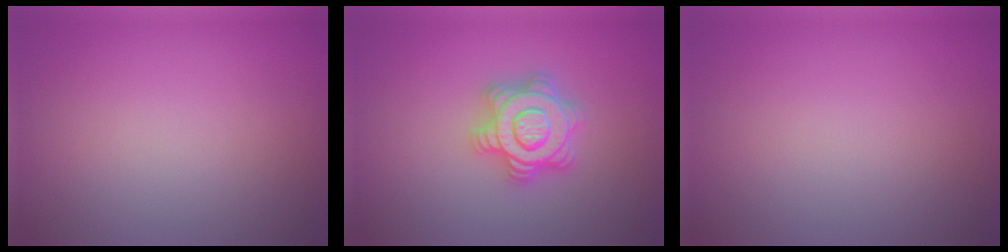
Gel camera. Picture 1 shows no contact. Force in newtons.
{"total": 4.9, "press": 4.8, "slide": 0.8}
{"total": 0.0}